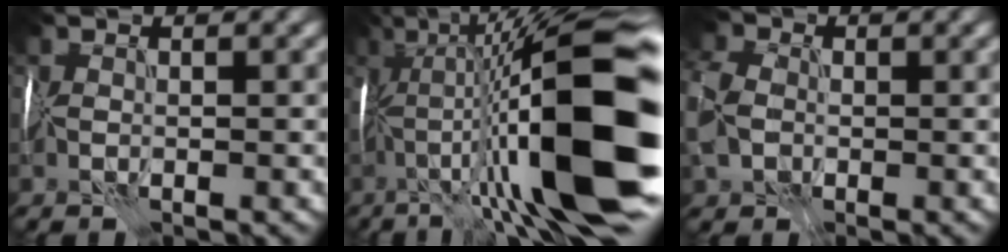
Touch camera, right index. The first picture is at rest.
{"total": 18.8, "force": [-3.2, 4.7, 18.0], "torque": [-0.279, 0.028, -0.053]}
{"total": 6.1, "force": [-1.2, 4.8, 3.6], "torque": [-0.112, -0.001, -0.031]}